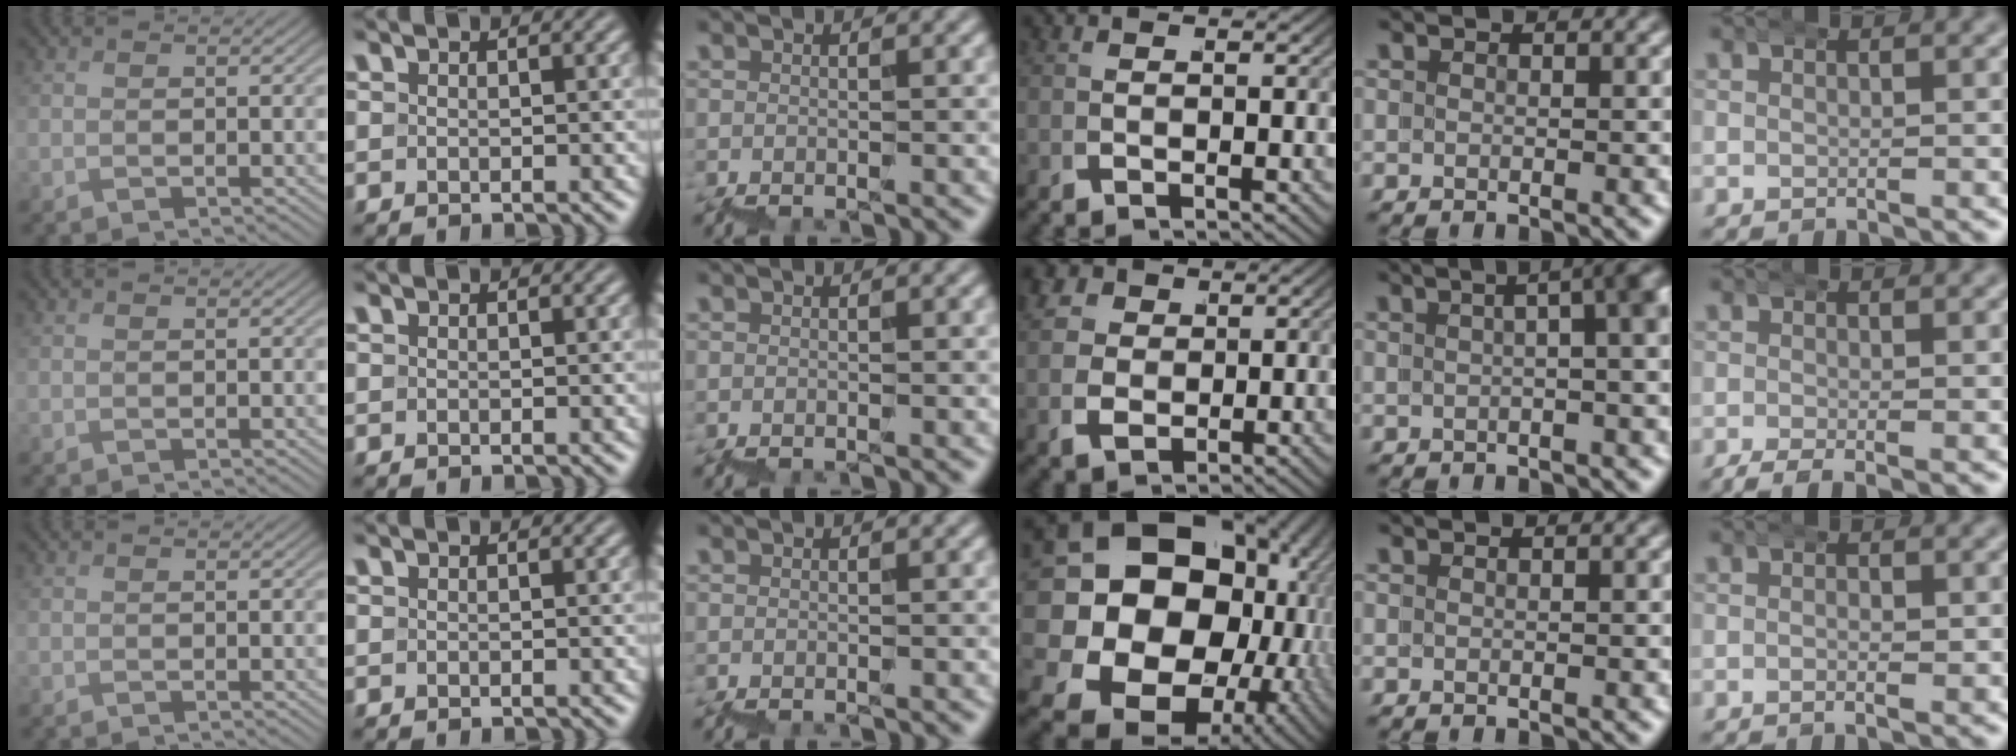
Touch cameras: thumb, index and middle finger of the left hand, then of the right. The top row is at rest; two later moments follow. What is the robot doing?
{"motion": "wrap", "object": "bubble wrap"}